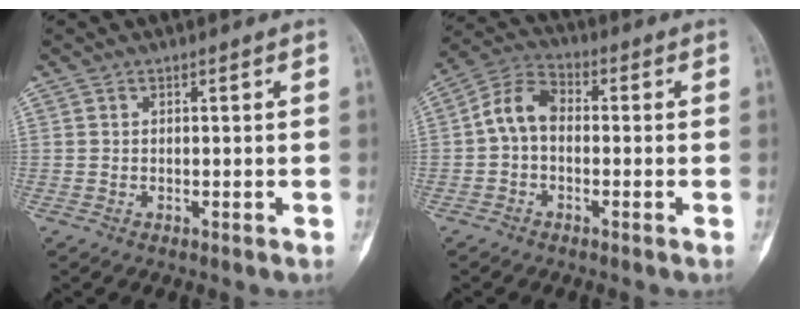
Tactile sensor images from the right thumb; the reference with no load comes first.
{"total": 7.3, "force": [-0.4, 4.9, 5.3], "torque": [-0.092, 0.025, -0.021]}